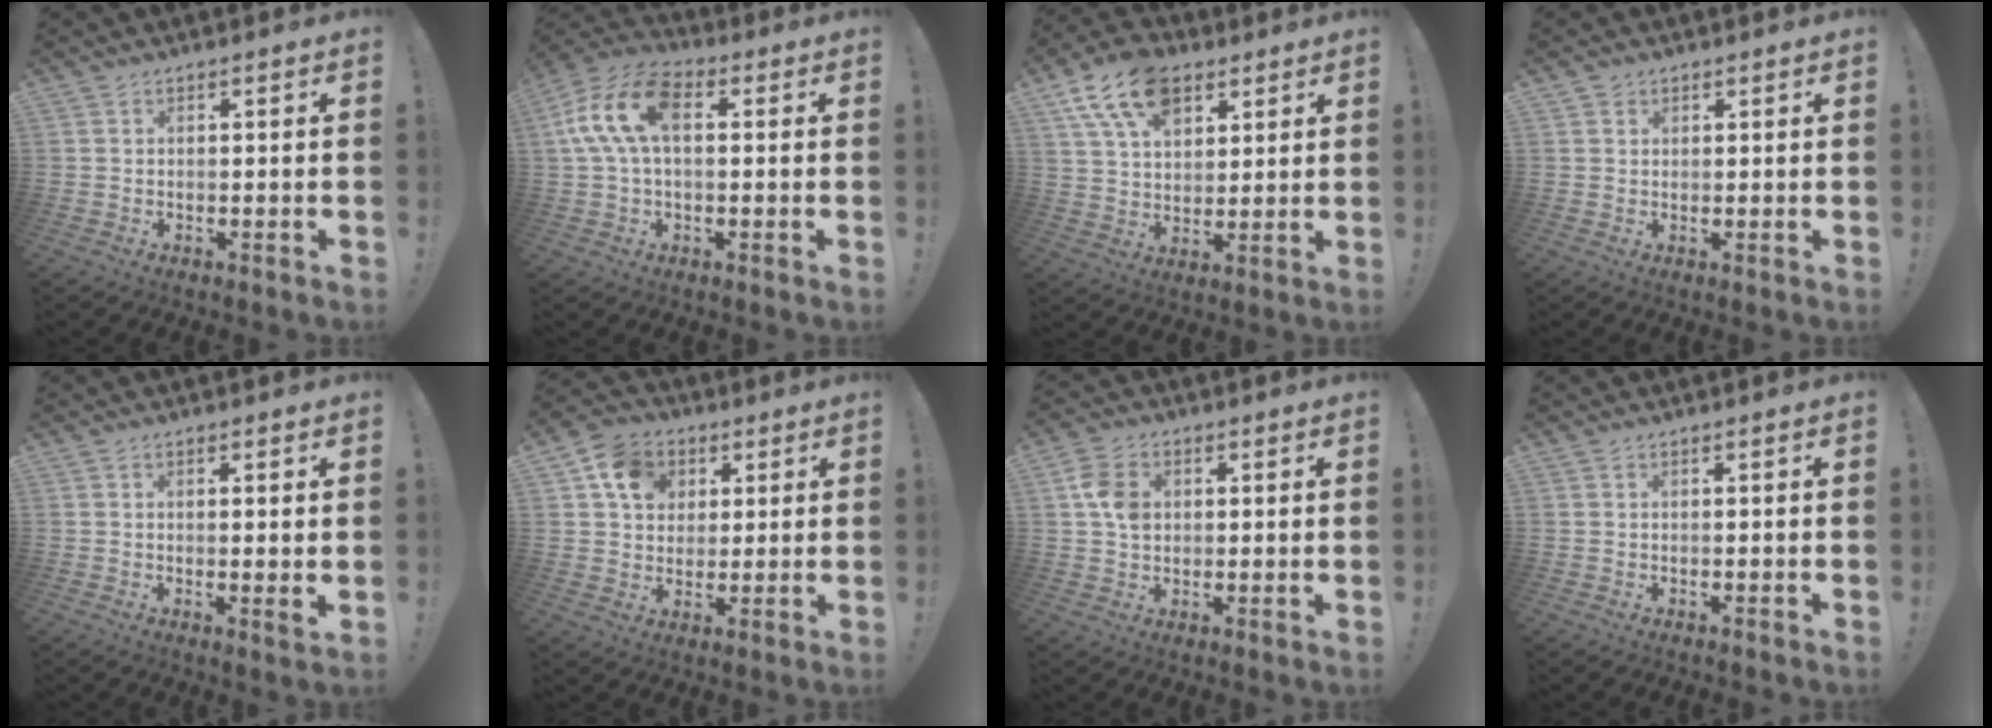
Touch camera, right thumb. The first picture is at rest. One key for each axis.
{"total": 14.5, "fx": 3.0, "fy": 8.3, "fz": 11.5, "tx": -0.223, "ty": 0.009, "tz": 0.056}
{"total": 15.5, "fx": 8.2, "fy": 9.7, "fz": 8.9, "tx": -0.152, "ty": -0.030, "tz": 0.155}
{"total": 1.8, "fx": 1.0, "fy": 1.5, "fz": 0.1, "tx": 0.004, "ty": -0.002, "tz": 0.018}
{"total": 2.5, "fx": 0.5, "fy": -0.3, "fz": 2.5, "tx": -0.028, "ty": -0.011, "tz": 0.006}
{"total": 11.3, "fx": 4.0, "fy": 9.5, "fz": 4.6, "tx": -0.067, "ty": -0.008, "tz": 0.081}
{"total": 8.0, "fx": 1.3, "fy": 6.1, "fz": 5.1, "tx": -0.079, "ty": 0.003, "tz": 0.025}
{"total": 0.0}